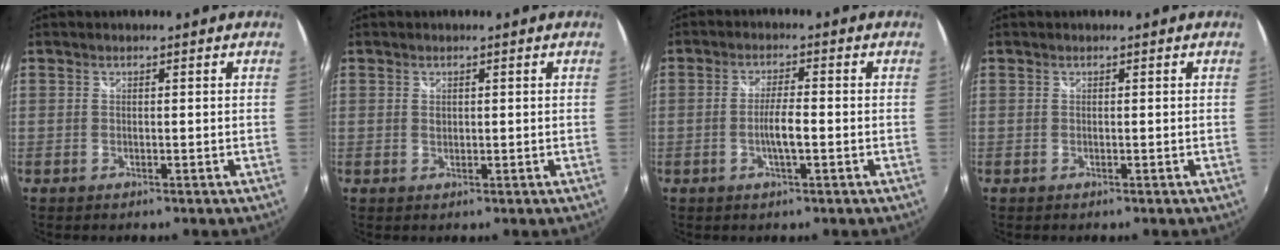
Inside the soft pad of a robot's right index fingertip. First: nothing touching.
{"total": 0.9, "force": [0.2, 0.7, 0.4], "torque": [-0.006, 0.001, 0.004]}
{"total": 4.0, "force": [-1.2, 0.5, 3.8], "torque": [-0.072, -0.002, -0.021]}
{"total": 0.0}